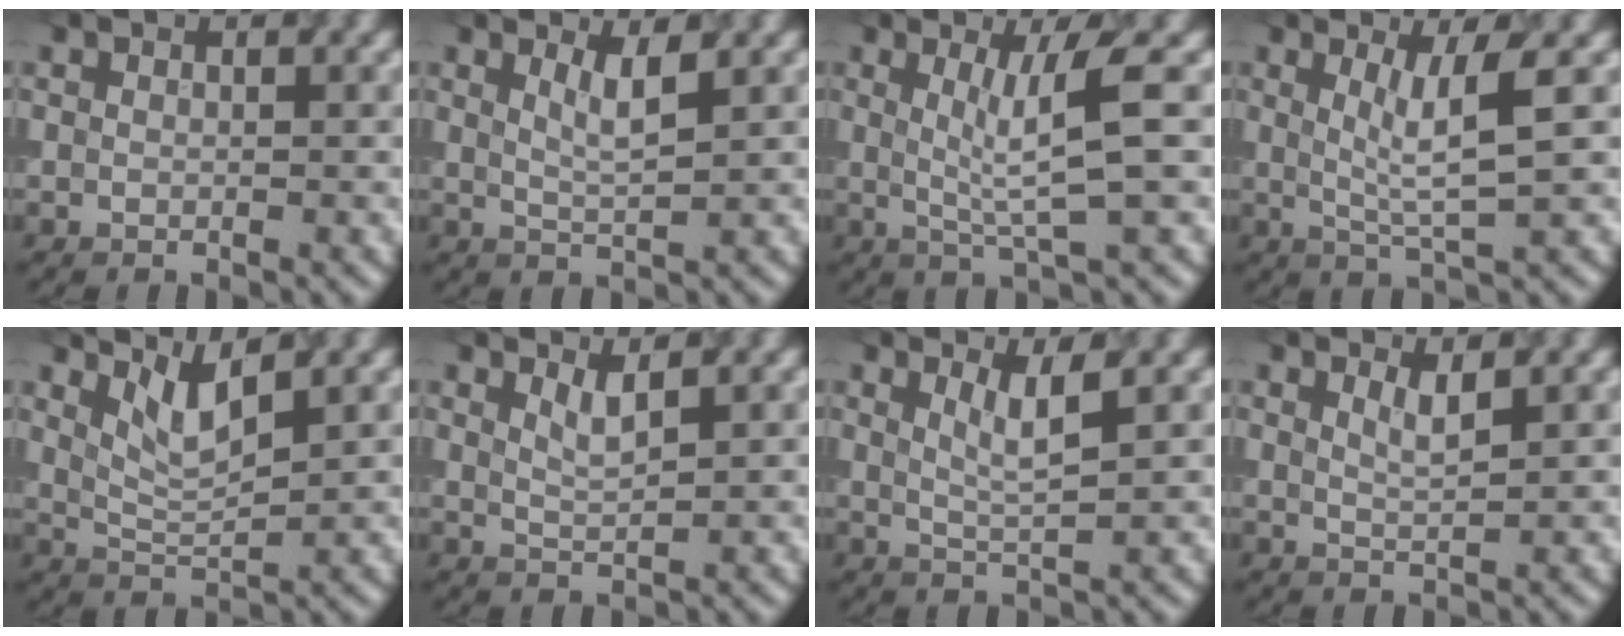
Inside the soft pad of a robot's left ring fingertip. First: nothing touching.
{"total": 2.2, "force": [1.1, 0.5, 1.9], "torque": [-0.029, -0.006, 0.019]}
{"total": 4.4, "force": [0.8, 0.4, 4.3], "torque": [-0.078, -0.004, 0.019]}
{"total": 3.9, "force": [1.0, 0.5, 3.8], "torque": [-0.071, -0.005, 0.021]}
{"total": 3.0, "force": [1.9, 0.6, 2.2], "torque": [-0.049, -0.009, 0.044]}
{"total": 1.7, "force": [1.0, 0.4, 1.3], "torque": [-0.022, -0.003, 0.019]}
{"total": 2.7, "force": [1.2, 0.6, 2.3], "torque": [-0.038, -0.005, 0.024]}
{"total": 1.6, "force": [0.9, 0.4, 1.2], "torque": [-0.020, -0.003, 0.016]}